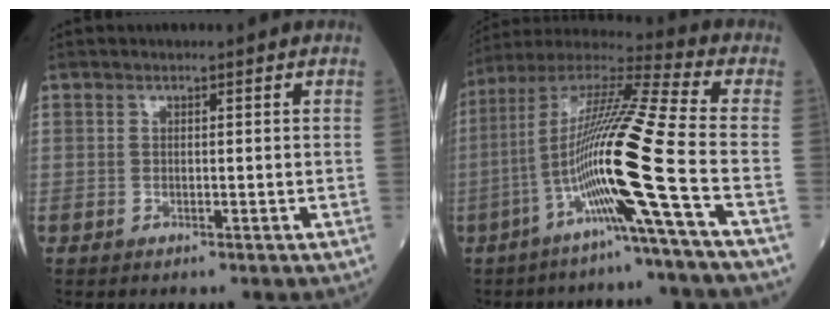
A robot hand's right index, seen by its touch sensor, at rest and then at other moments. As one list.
[{"total": 20.3, "force": [-6.9, -2.3, 19.0], "torque": [-0.382, -0.008, -0.144]}]